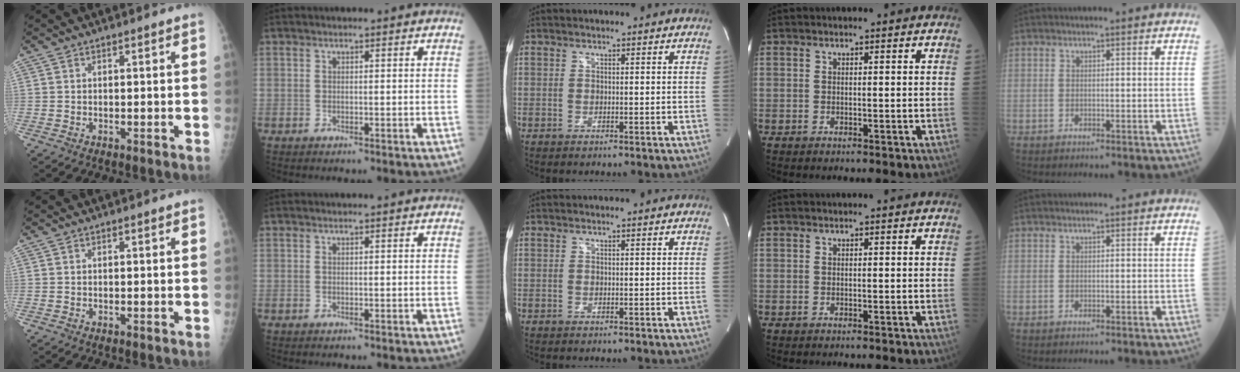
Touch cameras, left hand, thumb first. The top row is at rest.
{}